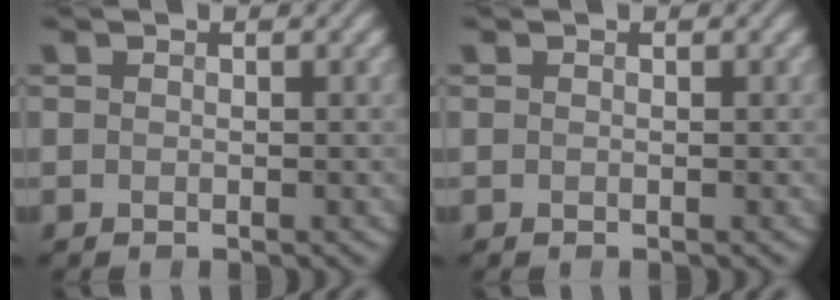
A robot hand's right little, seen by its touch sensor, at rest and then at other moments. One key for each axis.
{"total": 0.0}